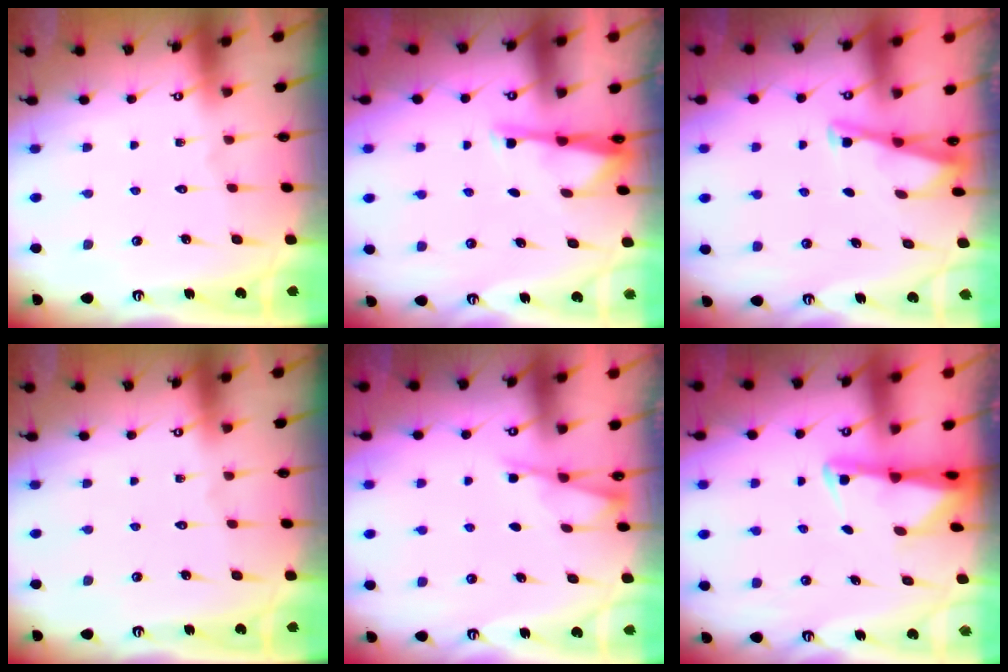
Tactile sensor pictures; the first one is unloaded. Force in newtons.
{"total": 3.9, "press": 3.7, "slide": 1.1}
{"total": 3.2, "press": 3.1, "slide": 0.4}
{"total": 0.0}
{"total": 2.6, "press": 2.6, "slide": 0.4}
{"total": 2.4, "press": 2.3, "slide": 0.5}